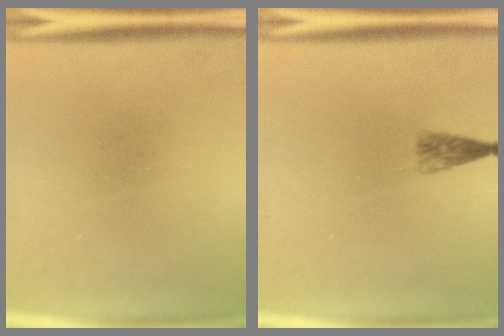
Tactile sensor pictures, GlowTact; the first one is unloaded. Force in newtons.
{"total": 2.0}